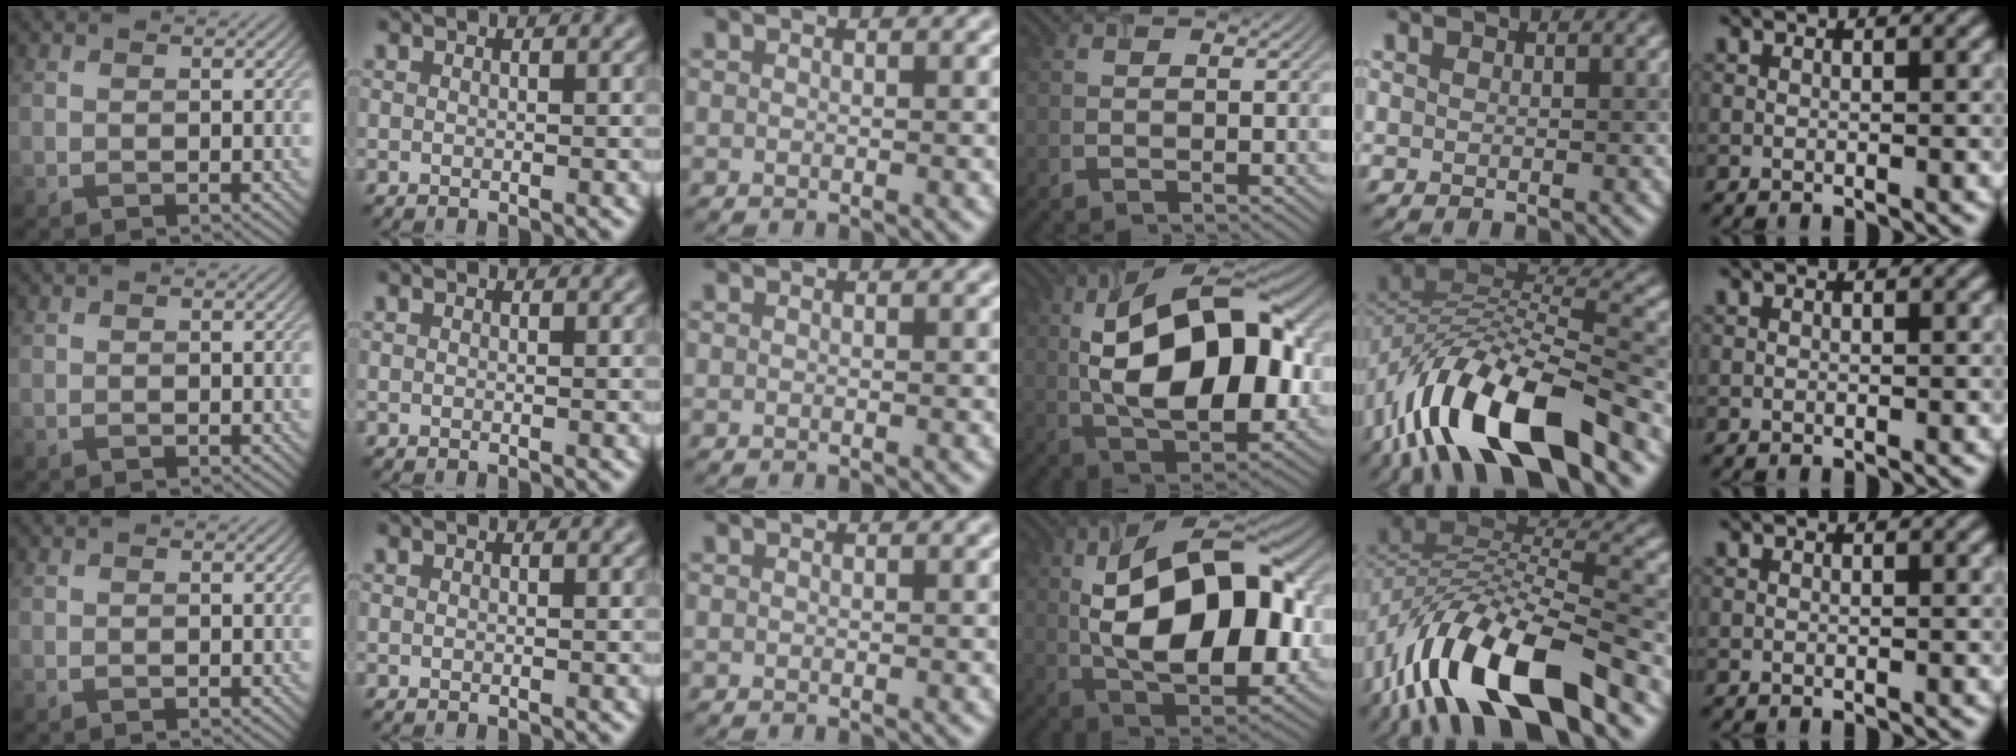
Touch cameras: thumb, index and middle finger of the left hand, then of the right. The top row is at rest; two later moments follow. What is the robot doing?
{"motion": "extract", "object": "airpods case & airpods"}